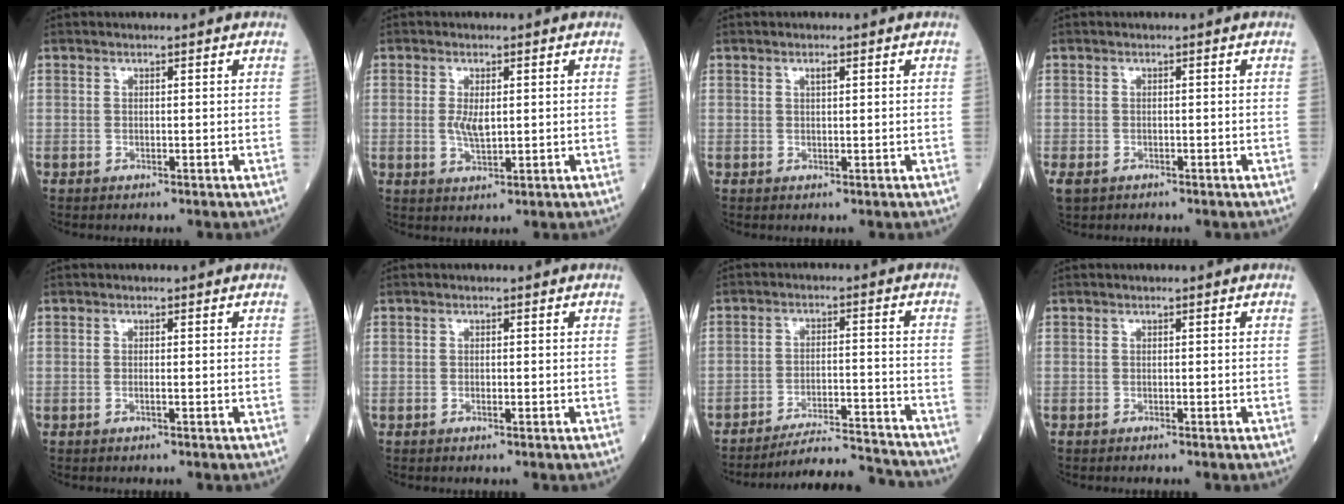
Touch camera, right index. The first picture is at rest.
{"total": 3.3, "force": [0.2, 0.8, 3.2], "torque": [-0.067, -0.007, 0.008]}
{"total": 0.8, "force": [0.4, 0.1, 0.7], "torque": [-0.017, -0.001, 0.007]}
{"total": 2.4, "force": [-1.6, 1.4, 1.0], "torque": [-0.029, -0.005, -0.025]}
{"total": 0.8, "force": [-0.2, -0.5, 0.6], "torque": [-0.015, -0.001, -0.005]}
{"total": 0.7, "force": [-0.2, -0.3, 0.6], "torque": [-0.015, -0.001, -0.004]}
{"total": 13.2, "force": [-13.0, -0.4, 2.3], "torque": [-0.032, 0.004, -0.191]}
{"total": 0.6, "force": [-0.5, 0.1, 0.2], "torque": [-0.007, -0.001, -0.010]}